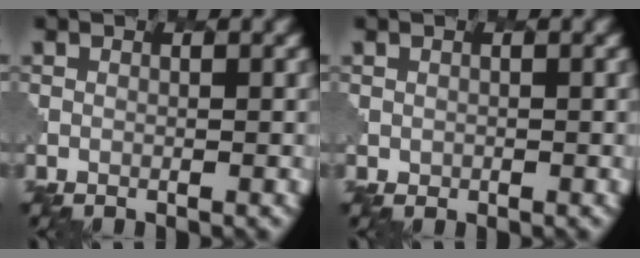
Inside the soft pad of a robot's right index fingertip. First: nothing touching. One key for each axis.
{"total": 0.5, "fx": 0.1, "fy": 0.5, "fz": 0.0, "tx": 0.001, "ty": -0.004, "tz": 0.004}